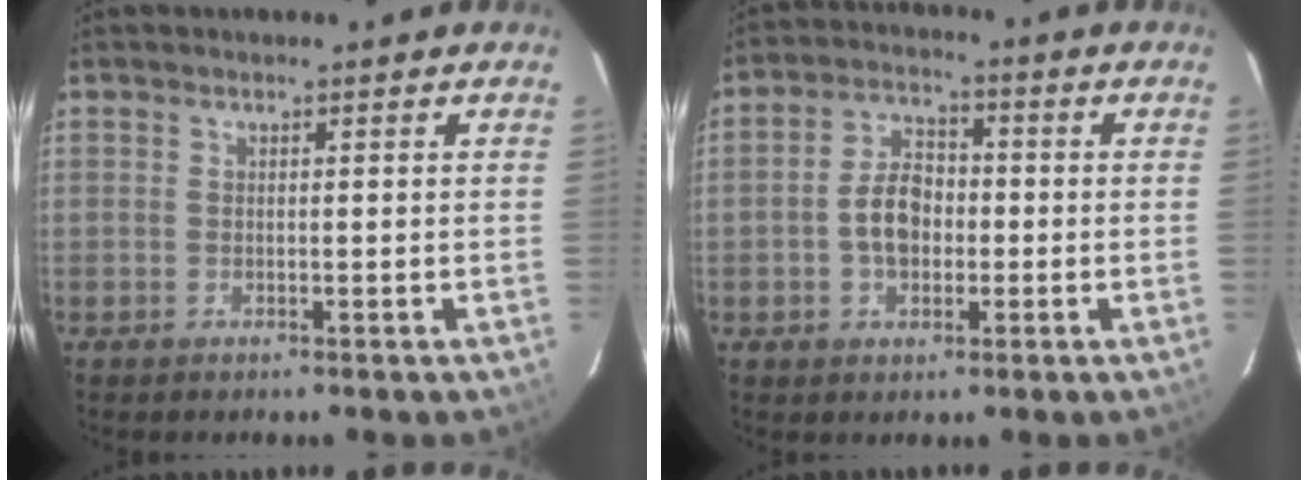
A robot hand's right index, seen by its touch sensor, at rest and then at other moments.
{"total": 7.5, "force": [-1.4, 5.1, 5.4], "torque": [-0.103, 0.019, -0.019]}